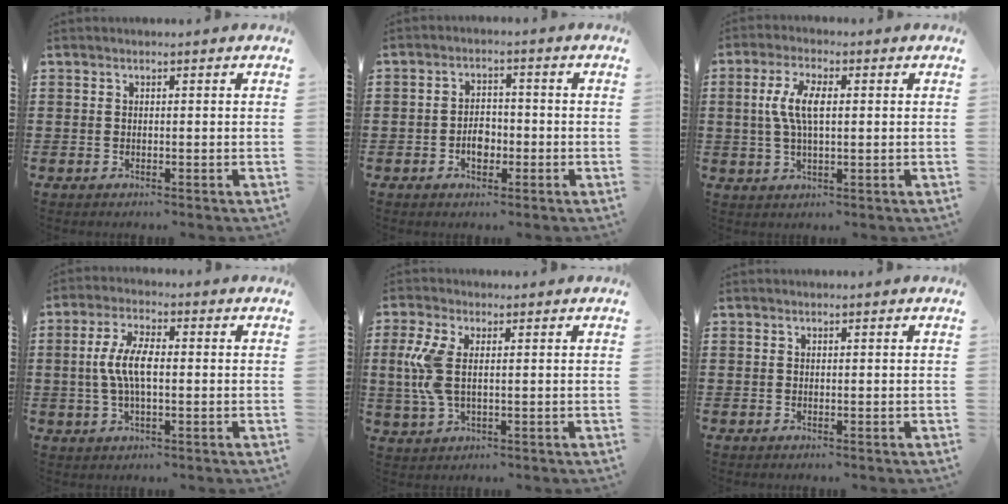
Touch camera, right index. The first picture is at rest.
{"total": 3.7, "force": [-1.2, 2.5, 2.5], "torque": [-0.032, -0.002, -0.026]}
{"total": 6.5, "force": [0.7, 2.5, 6.0], "torque": [-0.132, 0.005, 0.005]}
{"total": 6.7, "force": [-0.2, 2.5, 6.3], "torque": [-0.141, -0.003, -0.012]}
{"total": 6.8, "force": [0.7, 3.1, 6.0], "torque": [-0.158, -0.005, 0.003]}
{"total": 0.0}